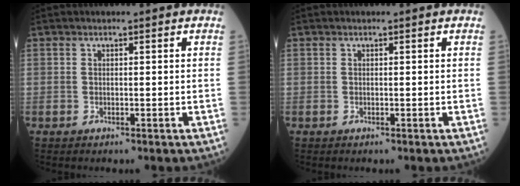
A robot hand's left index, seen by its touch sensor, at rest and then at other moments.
{"total": 0.0}